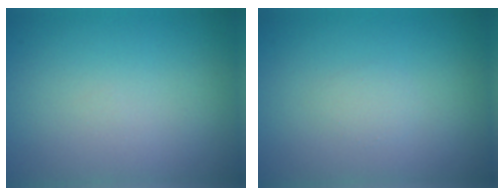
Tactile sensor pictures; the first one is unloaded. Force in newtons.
{"total": 0.7, "press": 0.7, "slide": 0.1}